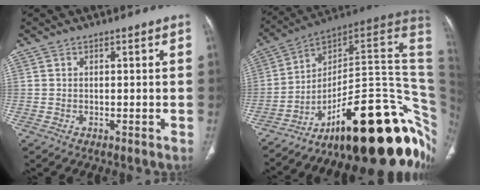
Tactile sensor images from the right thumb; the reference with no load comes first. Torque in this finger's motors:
{"motor_torque": [4.36, 0.65, 0.94, -1.83, 0.55]}